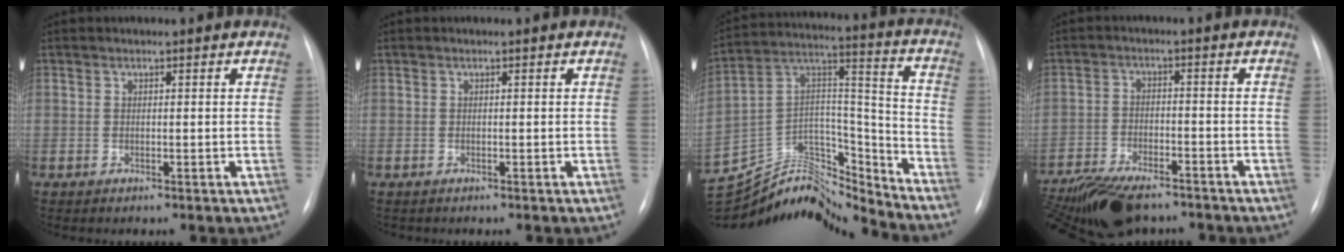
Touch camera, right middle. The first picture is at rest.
{"total": 0.0}
{"total": 20.5, "force": [-19.8, 3.9, 3.7], "torque": [-0.081, 0.068, -0.330]}
{"total": 14.1, "force": [-11.2, 4.7, 7.2], "torque": [-0.139, -0.019, -0.182]}